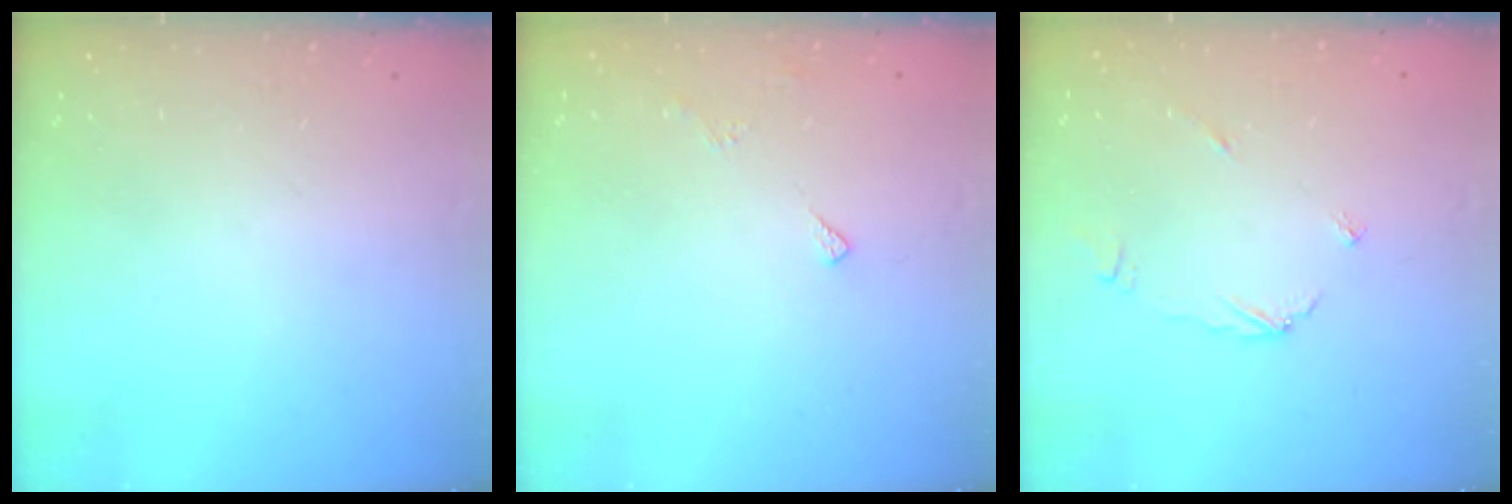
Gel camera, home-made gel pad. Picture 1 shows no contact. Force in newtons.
{"total": 3.5, "press": 3.5, "slide": 0.5}
{"total": 3.6, "press": 3.5, "slide": 0.4}